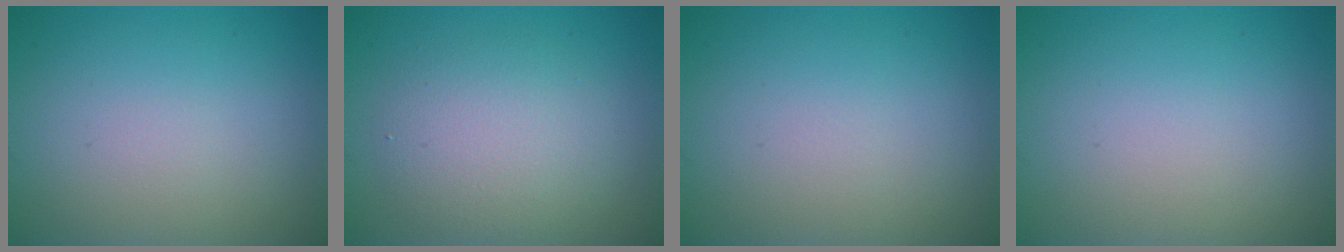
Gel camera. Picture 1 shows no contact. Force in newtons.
{"total": 4.2, "press": 4.2, "slide": 0.0}
{"total": 0.0}
{"total": 0.0}